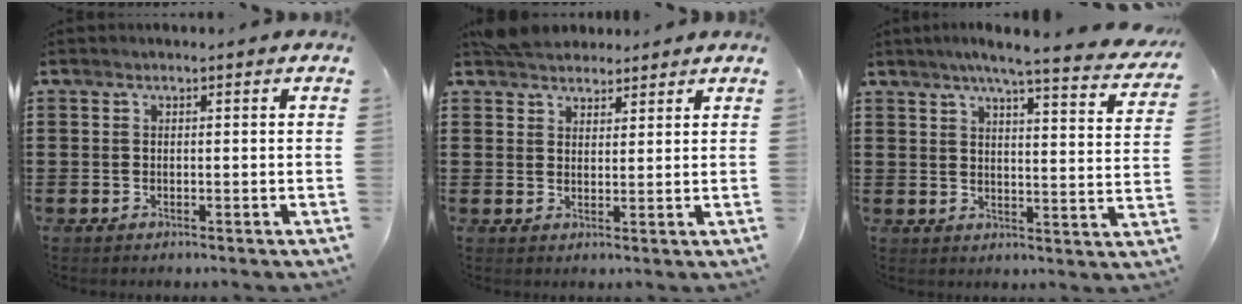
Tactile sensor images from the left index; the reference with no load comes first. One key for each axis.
{"total": 3.9, "fx": 3.7, "fy": 1.4, "fz": 0.4, "tx": -0.021, "ty": 0.002, "tz": 0.072}
{"total": 5.3, "fx": 4.5, "fy": -0.3, "fz": 2.8, "tx": -0.066, "ty": -0.029, "tz": 0.070}